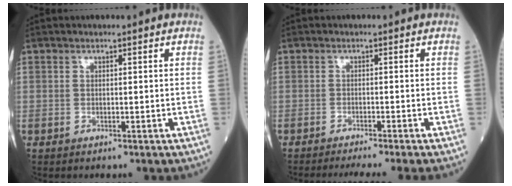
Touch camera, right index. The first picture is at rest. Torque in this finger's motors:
{"motor_torque": [-0.08, -1.10, 0.60, 0.13]}